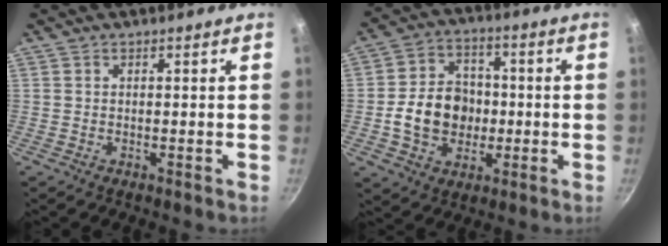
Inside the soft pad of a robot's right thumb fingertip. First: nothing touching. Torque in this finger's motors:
{"motor_torque": [0.60, 2.06, 1.01, -0.68, 0.30]}